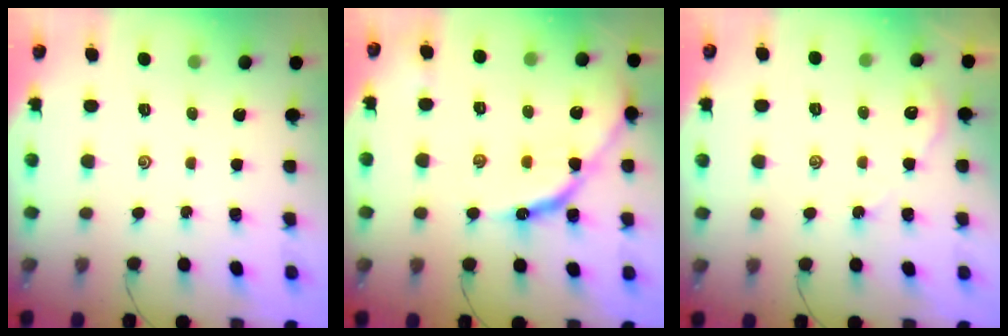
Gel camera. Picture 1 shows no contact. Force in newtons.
{"total": 12.5, "press": 12.4, "slide": 1.1}
{"total": 2.1, "press": 2.1, "slide": 0.3}